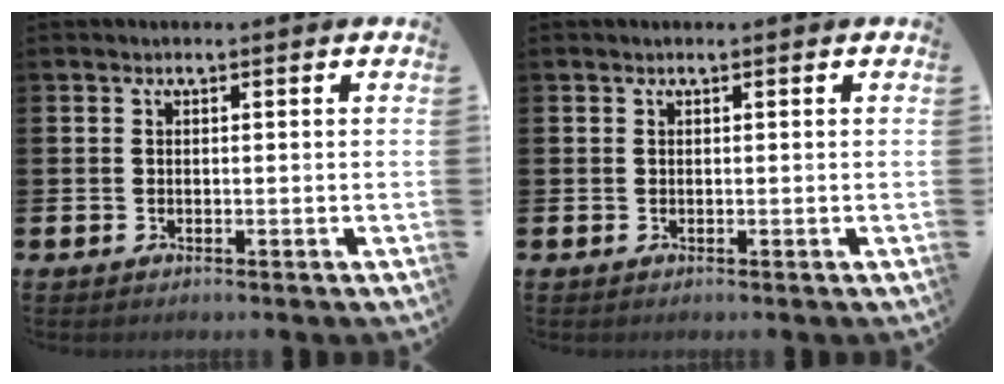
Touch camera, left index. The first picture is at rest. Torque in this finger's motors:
{"motor_torque": [-0.01, 0.29, -0.02, 0.00]}